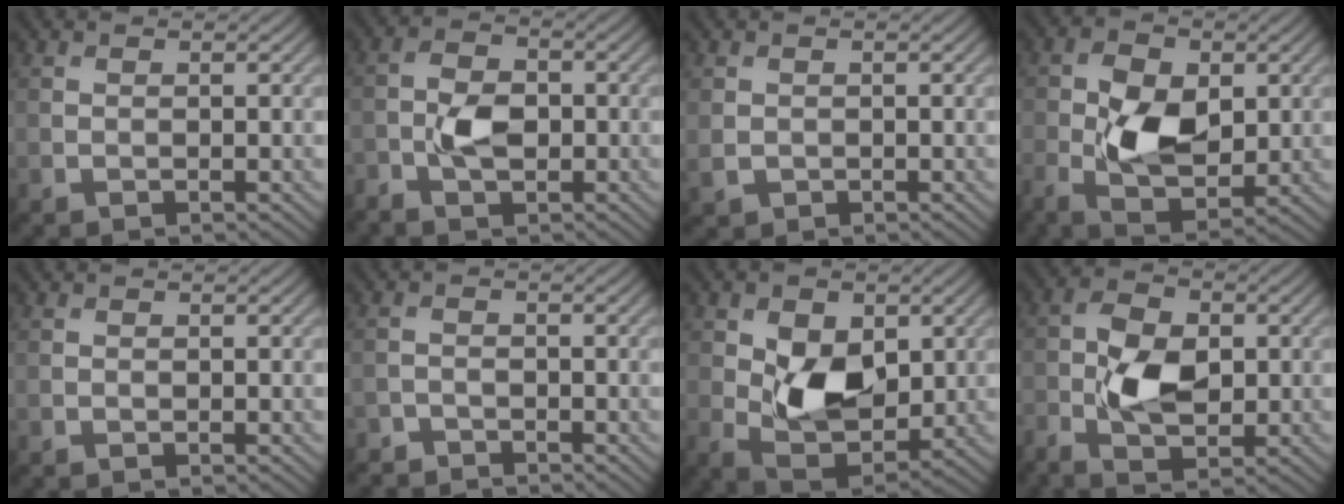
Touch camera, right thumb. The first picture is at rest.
{"total": 4.7, "force": [-1.6, 2.9, 3.3], "torque": [-0.069, 0.001, -0.034]}
{"total": 1.7, "force": [-0.1, 1.5, 0.7], "torque": [-0.023, -0.008, 0.000]}
{"total": 8.8, "force": [-0.4, 5.1, 7.2], "torque": [-0.145, -0.005, -0.012]}
{"total": 0.0}
{"total": 2.1, "force": [-2.1, 0.6, 0.1], "torque": [0.002, -0.001, -0.046]}
{"total": 8.5, "force": [0.9, 5.5, 6.4], "torque": [-0.125, -0.013, 0.017]}
{"total": 7.2, "force": [-1.1, 4.1, 5.8], "torque": [-0.120, 0.000, -0.027]}